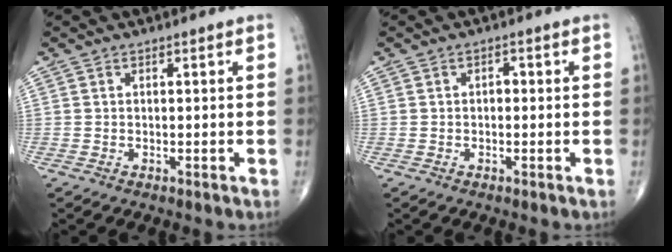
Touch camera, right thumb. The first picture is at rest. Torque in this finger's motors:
{"motor_torque": [-0.26, -0.30, 0.13, -0.05, -0.02]}